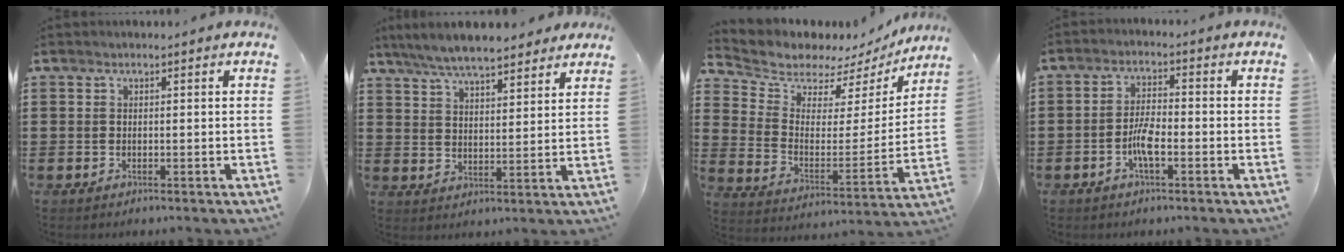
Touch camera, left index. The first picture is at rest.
{"total": 6.9, "force": [6.3, 1.2, 2.5], "torque": [-0.071, -0.013, 0.115]}
{"total": 6.3, "force": [5.9, 2.0, 0.8], "torque": [-0.056, -0.048, 0.102]}
{"total": 4.9, "force": [-1.8, 1.5, 4.3], "torque": [-0.092, 0.001, -0.038]}